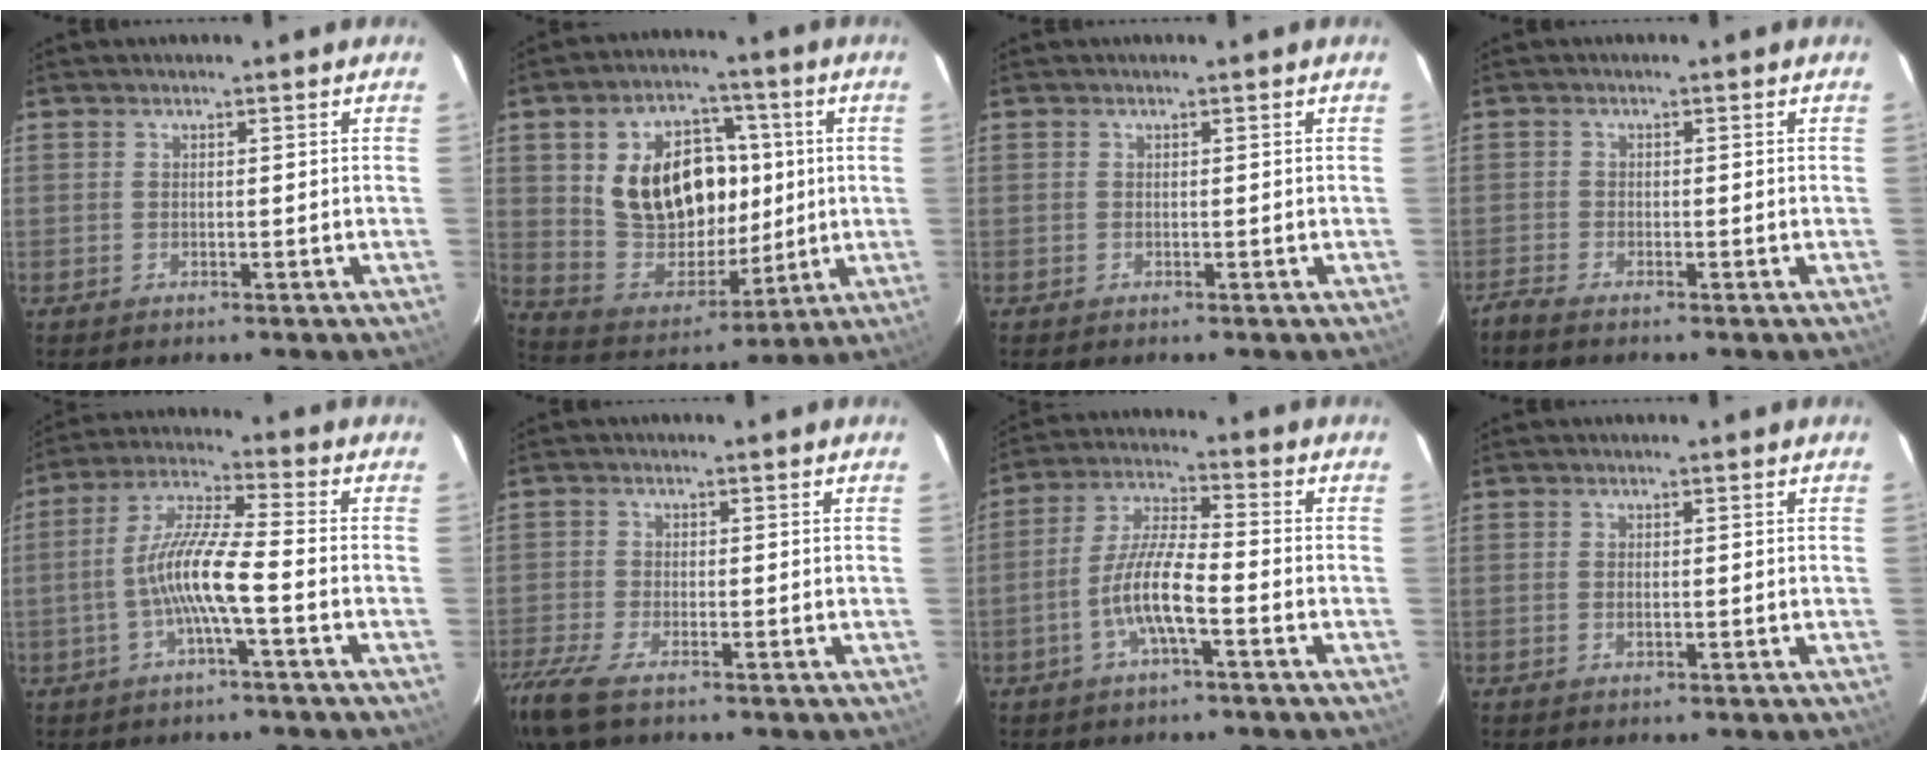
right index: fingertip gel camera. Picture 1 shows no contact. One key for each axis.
{"total": 18.3, "fx": 3.5, "fy": 13.3, "fz": 12.1, "tx": -0.241, "ty": 0.023, "tz": 0.086}
{"total": 0.0}
{"total": 2.2, "fx": -2.0, "fy": 0.3, "fz": 0.8, "tx": -0.029, "ty": -0.006, "tz": -0.042}
{"total": 9.6, "fx": -2.8, "fy": 0.4, "fz": 9.1, "tx": -0.192, "ty": 0.010, "tz": -0.056}
{"total": 9.1, "fx": -6.5, "fy": 2.6, "fz": 5.9, "tx": -0.147, "ty": -0.040, "tz": -0.129}
{"total": 8.6, "fx": -3.6, "fy": 1.3, "fz": 7.7, "tx": -0.163, "ty": 0.007, "tz": -0.070}
{"total": 0.8, "fx": -0.2, "fy": 0.3, "fz": 0.7, "tx": -0.015, "ty": -0.002, "tz": -0.003}